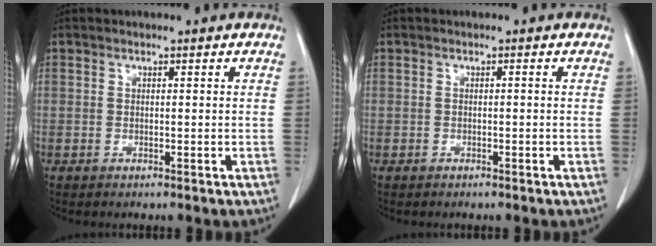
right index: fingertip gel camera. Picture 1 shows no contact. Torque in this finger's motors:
{"motor_torque": [0.00, -0.05, -0.01, 0.01]}